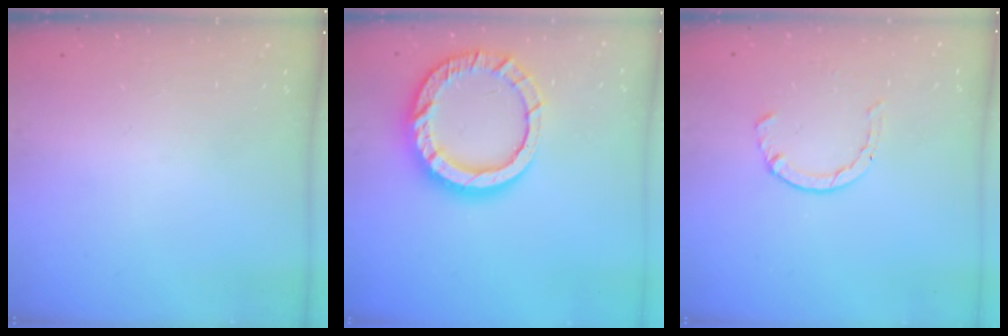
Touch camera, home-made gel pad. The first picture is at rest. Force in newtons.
{"total": 16.3, "press": 16.2, "slide": 1.5}
{"total": 2.1, "press": 2.1, "slide": 0.5}